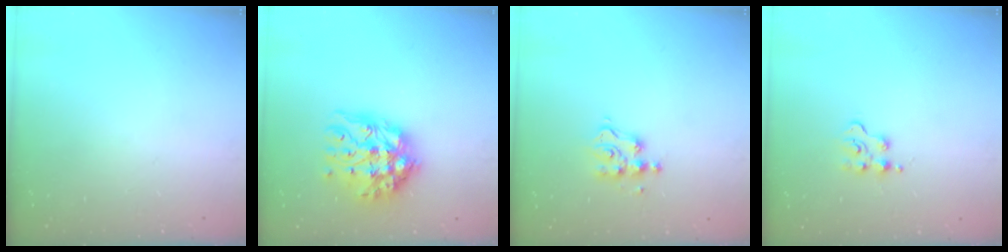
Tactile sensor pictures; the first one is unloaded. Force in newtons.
{"total": 13.8, "press": 13.7, "slide": 1.2}
{"total": 4.9, "press": 4.8, "slide": 0.5}
{"total": 4.3, "press": 4.3, "slide": 0.5}